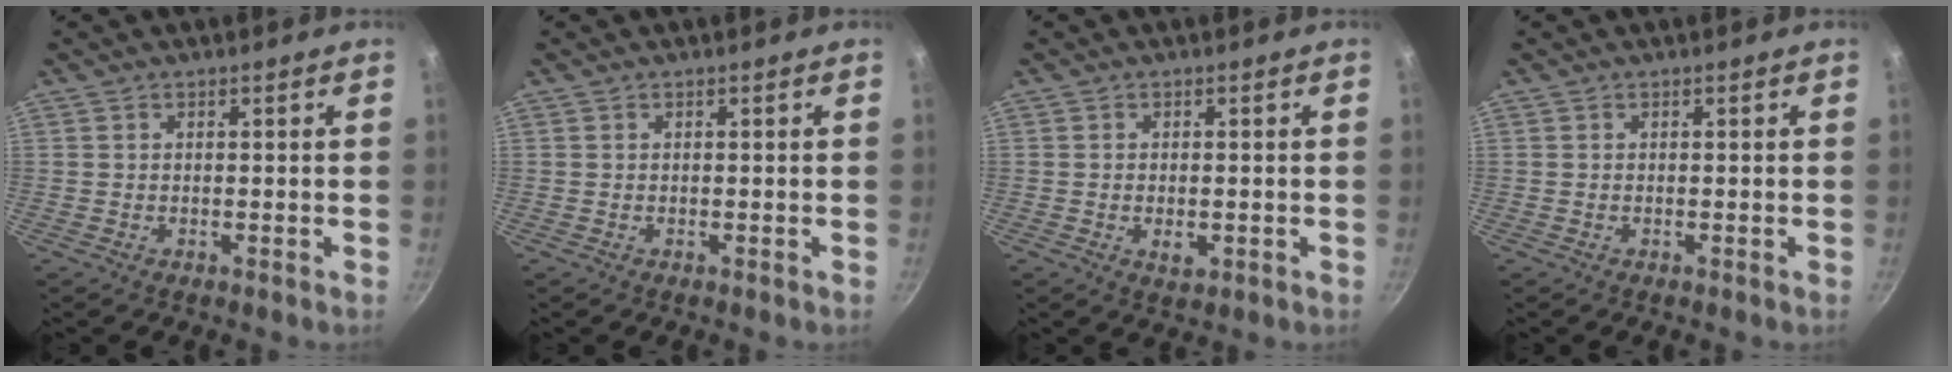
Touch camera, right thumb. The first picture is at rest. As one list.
[{"total": 0.0}, {"total": 2.7, "force": [-0.6, 1.6, 2.2], "torque": [-0.036, -0.005, -0.007]}, {"total": 0.0}]